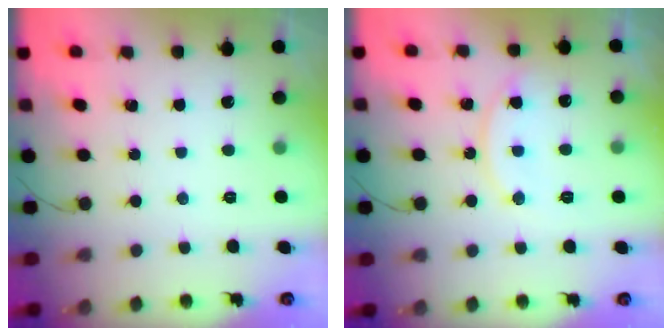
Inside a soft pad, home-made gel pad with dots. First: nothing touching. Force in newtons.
{"total": 10.9, "press": 10.9, "slide": 0.7}